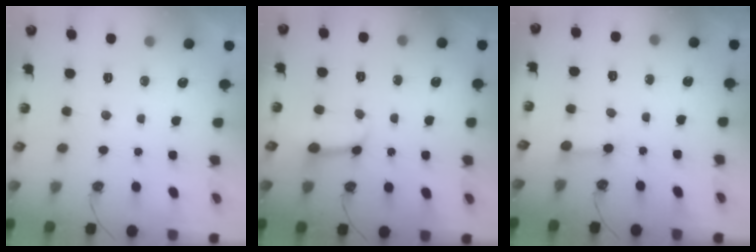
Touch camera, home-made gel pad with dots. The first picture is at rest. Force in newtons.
{"total": 7.9, "press": 7.8, "slide": 1.1}
{"total": 3.1, "press": 3.0, "slide": 0.3}